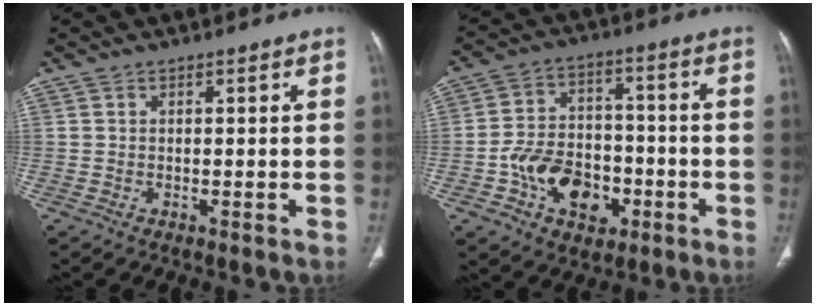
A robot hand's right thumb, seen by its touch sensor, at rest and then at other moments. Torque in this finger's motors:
{"motor_torque": [2.50, 2.50, 0.95, -1.20, 0.09]}